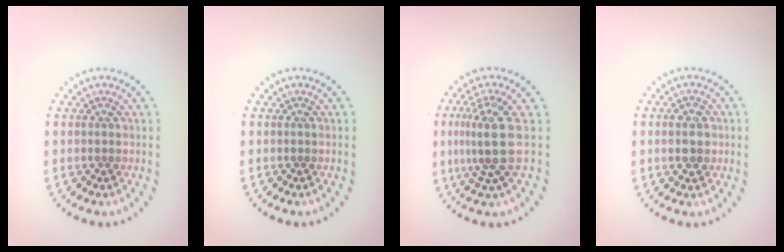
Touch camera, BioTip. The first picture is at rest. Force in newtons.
{"total": 0.0}
{"total": 3.9, "press": 3.0, "slide": 2.6}
{"total": 2.9, "press": 2.9, "slide": 0.2}